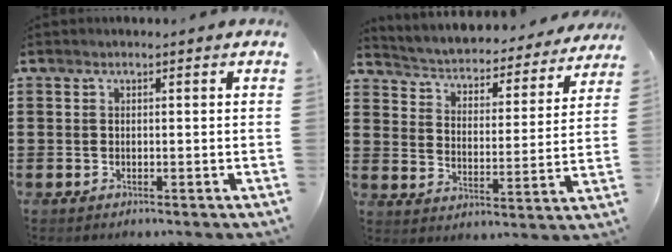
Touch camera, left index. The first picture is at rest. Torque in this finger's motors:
{"motor_torque": [1.06, -1.08, 0.42, 0.09]}